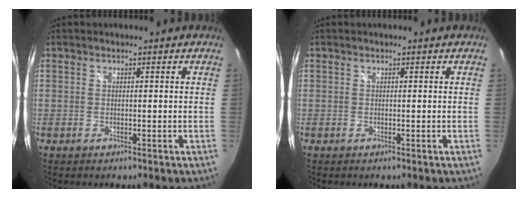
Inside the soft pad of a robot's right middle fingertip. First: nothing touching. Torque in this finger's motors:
{"motor_torque": [0.00, 0.00, 0.00, 0.01]}